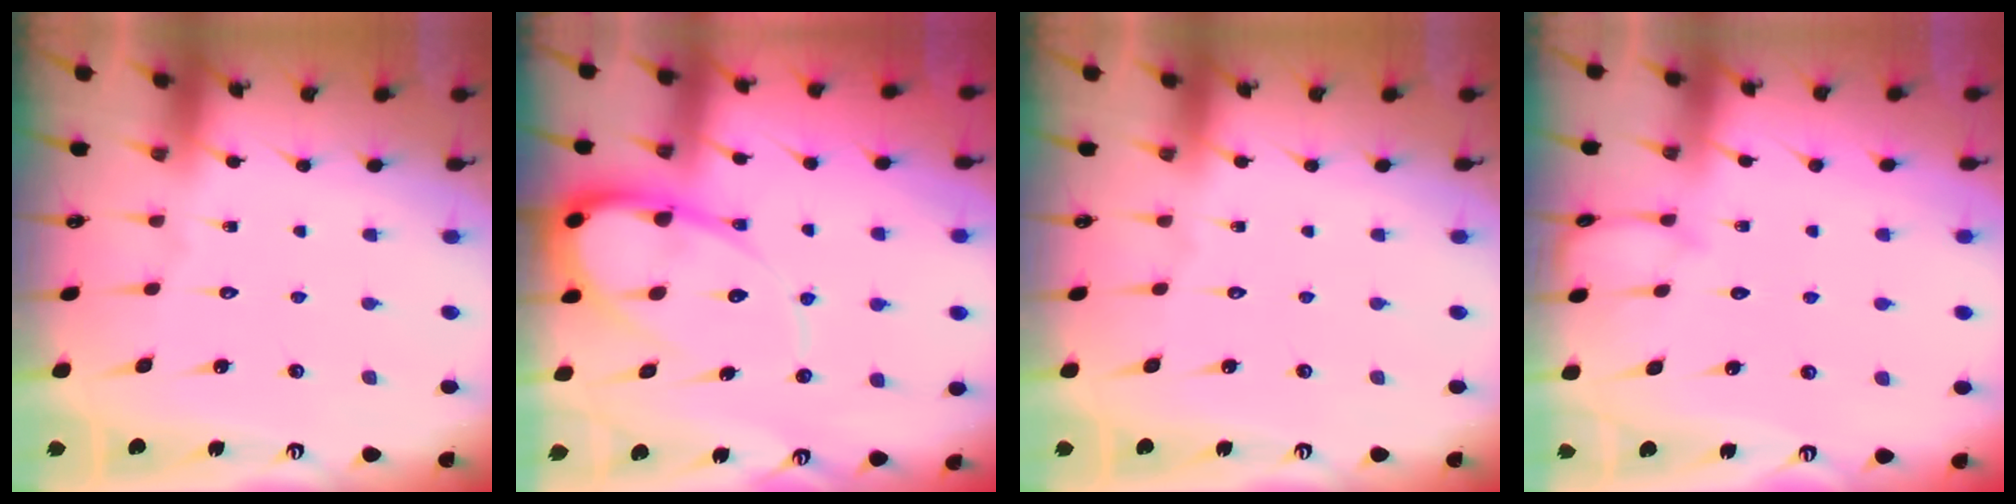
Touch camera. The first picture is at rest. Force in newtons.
{"total": 13.3, "press": 13.3, "slide": 1.2}
{"total": 0.0}
{"total": 3.3, "press": 3.3, "slide": 0.3}